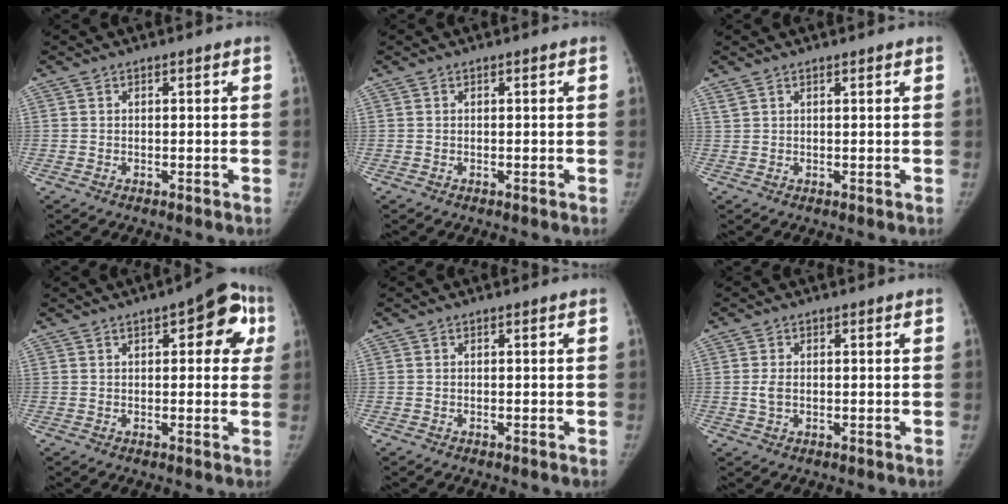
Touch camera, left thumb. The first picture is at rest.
{"total": 0.0}
{"total": 1.9, "force": [1.5, 0.6, 0.9], "torque": [-0.011, 0.003, 0.029]}
{"total": 10.4, "force": [3.7, 4.5, 8.6], "torque": [-0.055, 0.008, 0.033]}
{"total": 0.0}
{"total": 2.3, "force": [0.1, 1.6, 1.7], "torque": [-0.033, 0.000, 0.003]}